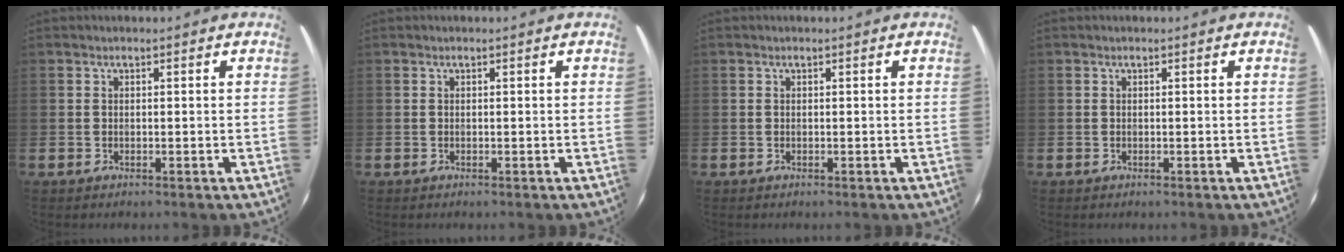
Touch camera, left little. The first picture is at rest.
{"total": 0.0}
{"total": 0.0}
{"total": 0.0}